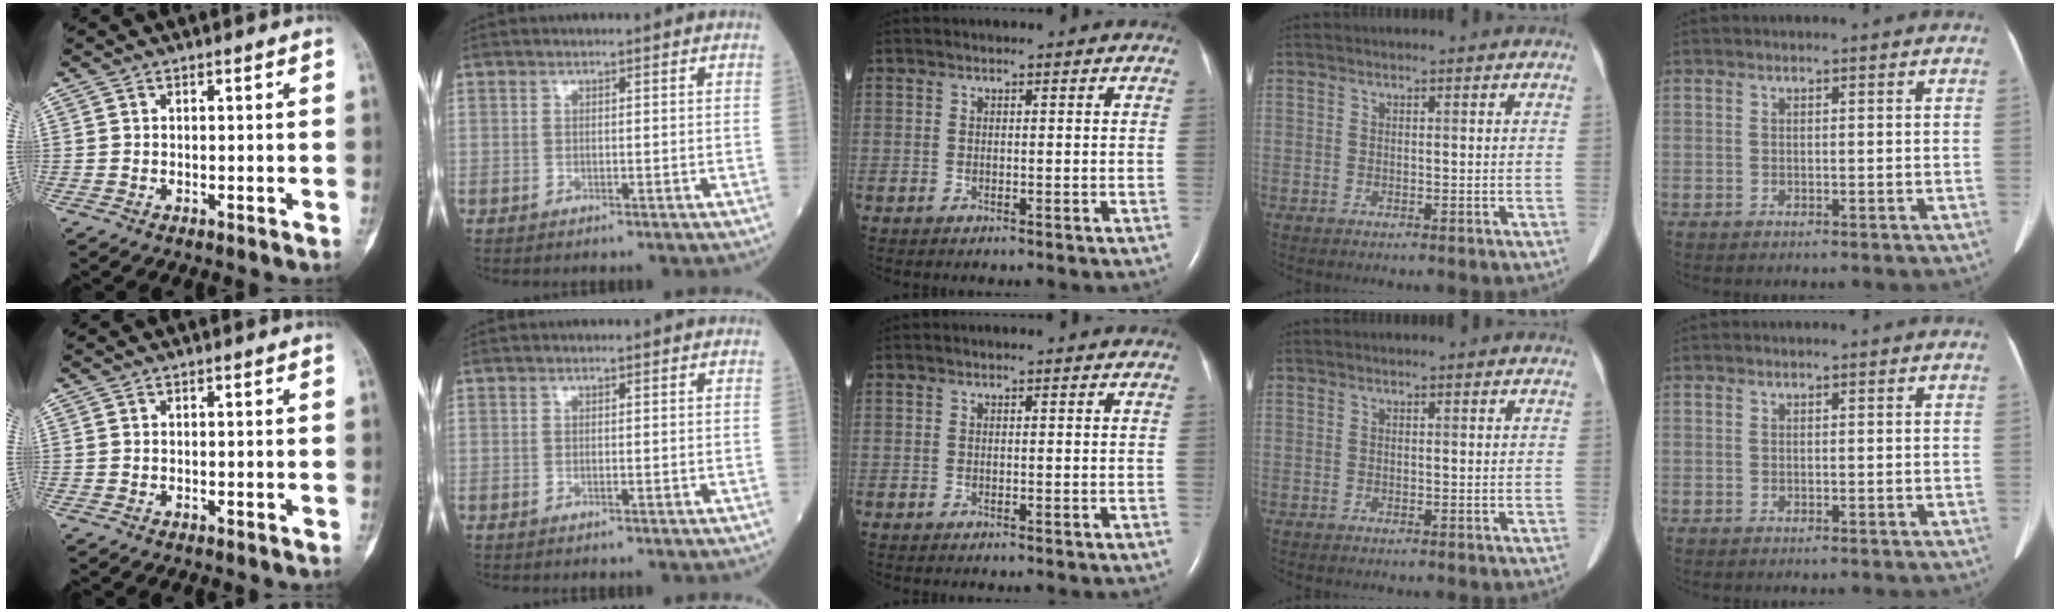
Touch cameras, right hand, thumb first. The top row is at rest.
{}